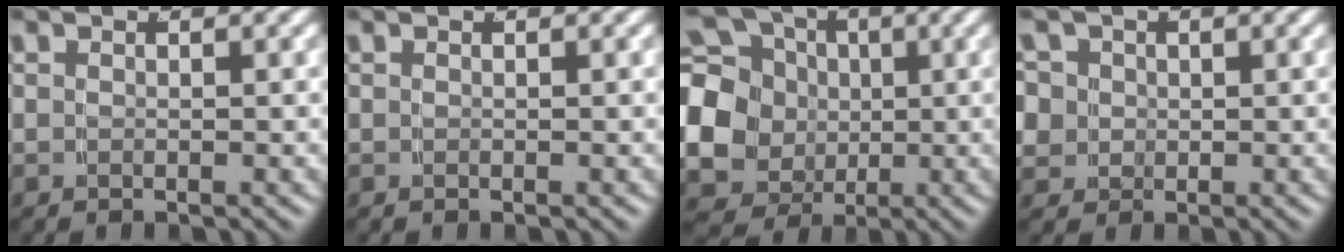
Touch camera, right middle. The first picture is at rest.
{"total": 0.0}
{"total": 14.4, "force": [-0.6, 12.6, 6.8], "torque": [-0.148, -0.039, -0.014]}
{"total": 6.7, "force": [0.1, 6.2, 2.7], "torque": [-0.076, -0.022, 0.000]}